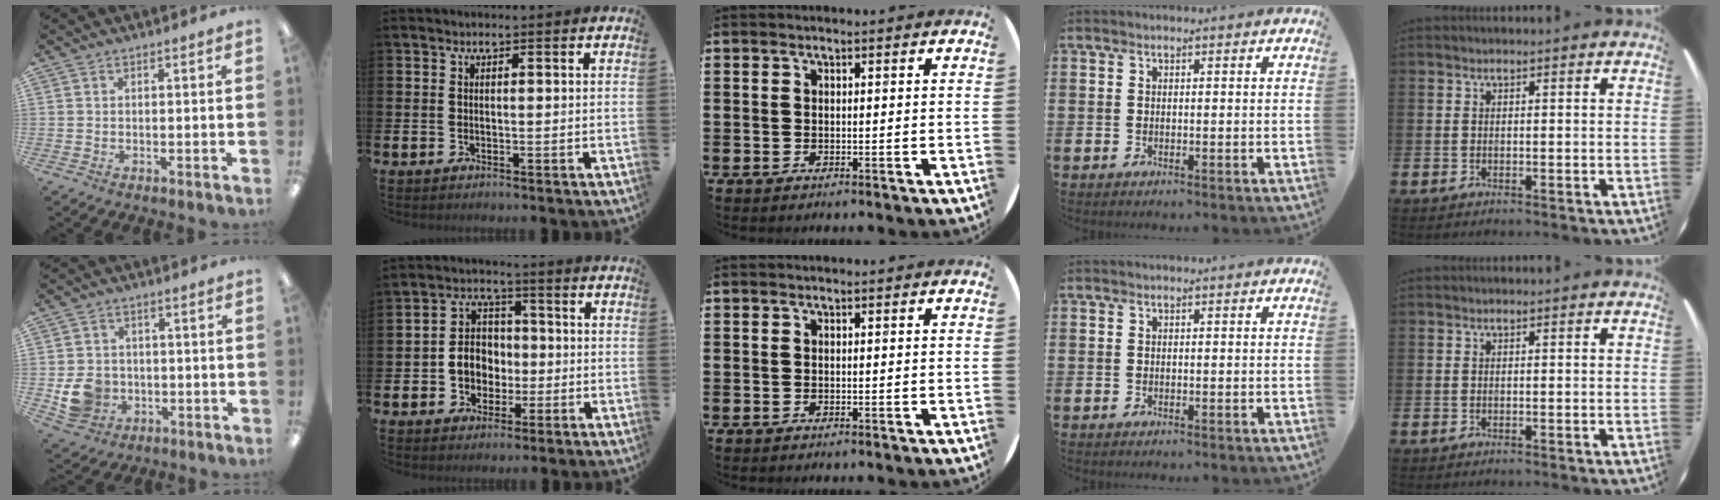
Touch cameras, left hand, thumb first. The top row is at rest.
{"thumb": {"total": 7.8, "force": [-1.6, 7.0, 3.0], "torque": [-0.068, 0.010, -0.025]}, "index": {"total": 5.4, "force": [-0.7, 4.9, 2.1], "torque": [-0.042, 0.010, -0.019]}}